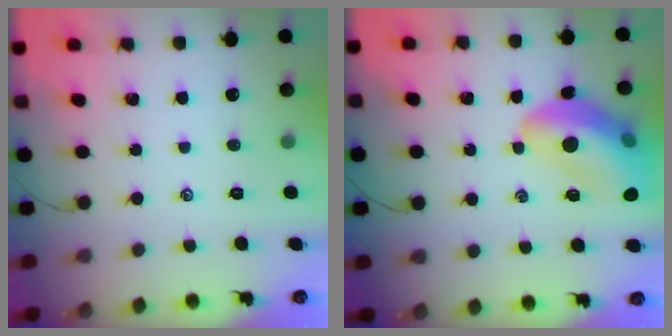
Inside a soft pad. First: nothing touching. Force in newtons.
{"total": 17.3, "press": 17.0, "slide": 2.9}